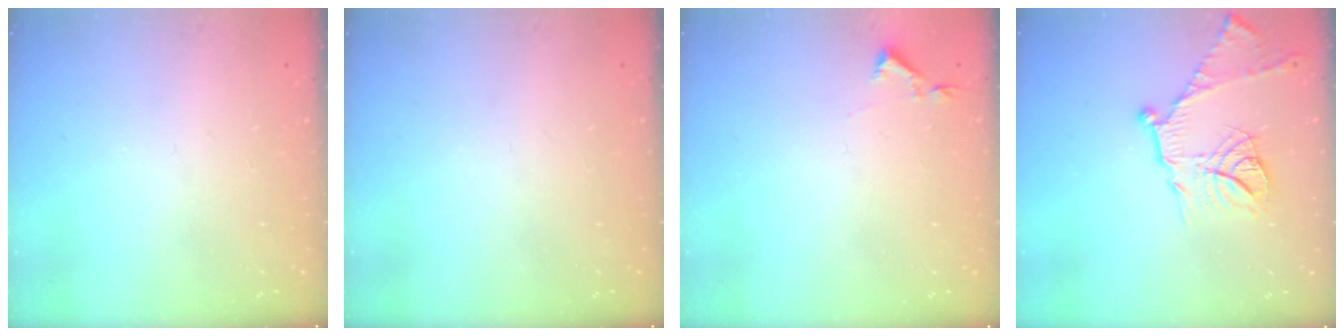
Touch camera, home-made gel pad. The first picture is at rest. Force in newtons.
{"total": 0.0}
{"total": 2.9, "press": 2.9, "slide": 0.5}
{"total": 16.0, "press": 16.0, "slide": 1.4}